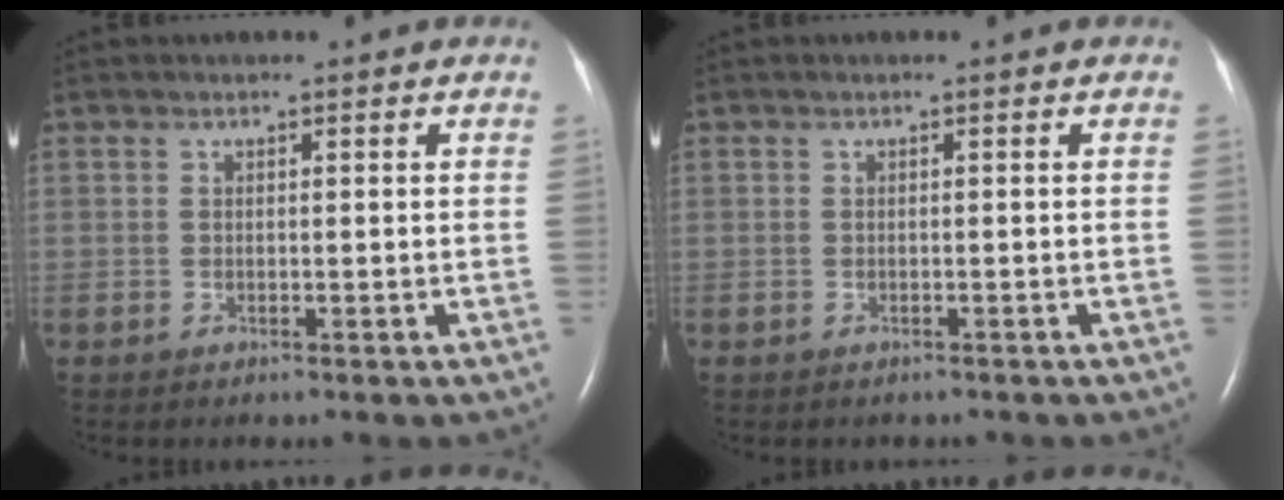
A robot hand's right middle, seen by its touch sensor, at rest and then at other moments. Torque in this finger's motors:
{"motor_torque": [-0.37, 0.06, -0.03, -0.01]}